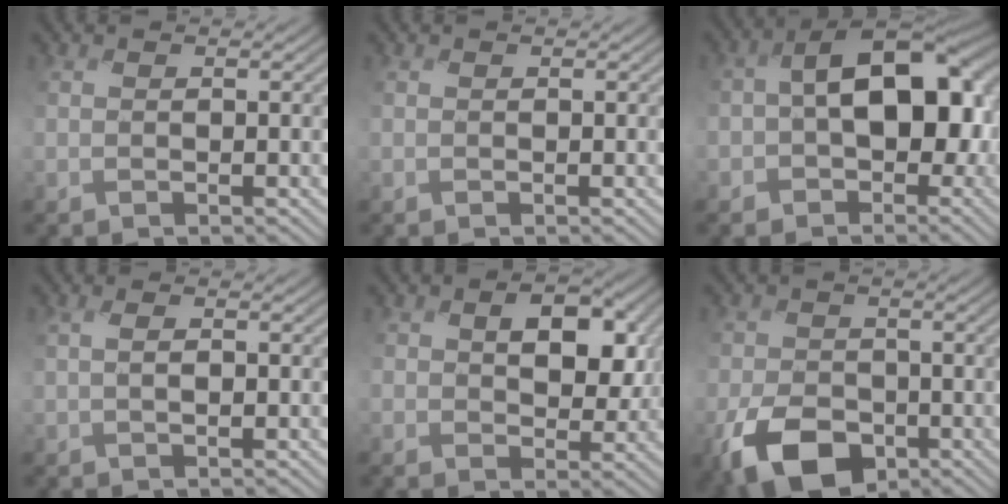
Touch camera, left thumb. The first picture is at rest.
{"total": 0.0}
{"total": 14.2, "force": [-1.3, 9.3, 10.6], "torque": [-0.137, -0.009, -0.020]}
{"total": 2.0, "force": [-0.1, 0.8, 1.8], "torque": [-0.039, 0.002, -0.002]}
{"total": 8.3, "force": [1.7, 5.7, 5.7], "torque": [-0.094, -0.011, 0.029]}
{"total": 9.1, "force": [-4.8, 5.8, 5.0], "torque": [-0.104, -0.024, -0.092]}